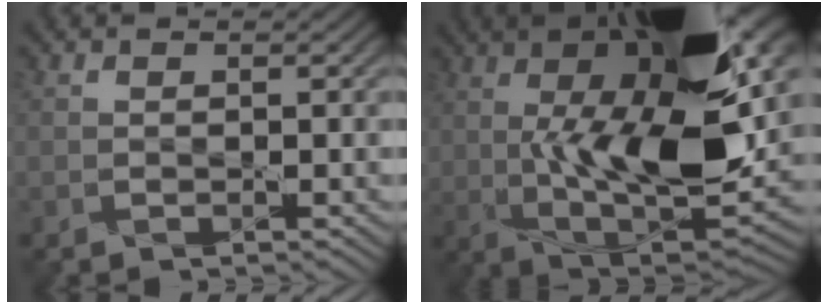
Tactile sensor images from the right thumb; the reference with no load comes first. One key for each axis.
{"total": 21.9, "fx": 6.9, "fy": 9.5, "fz": 18.4, "tx": -0.287, "ty": 0.032, "tz": 0.096}